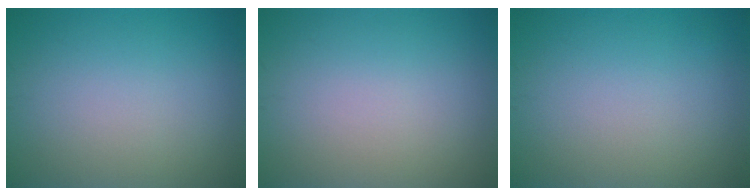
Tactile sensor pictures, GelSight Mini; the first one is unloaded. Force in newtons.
{"total": 0.0}
{"total": 0.0}